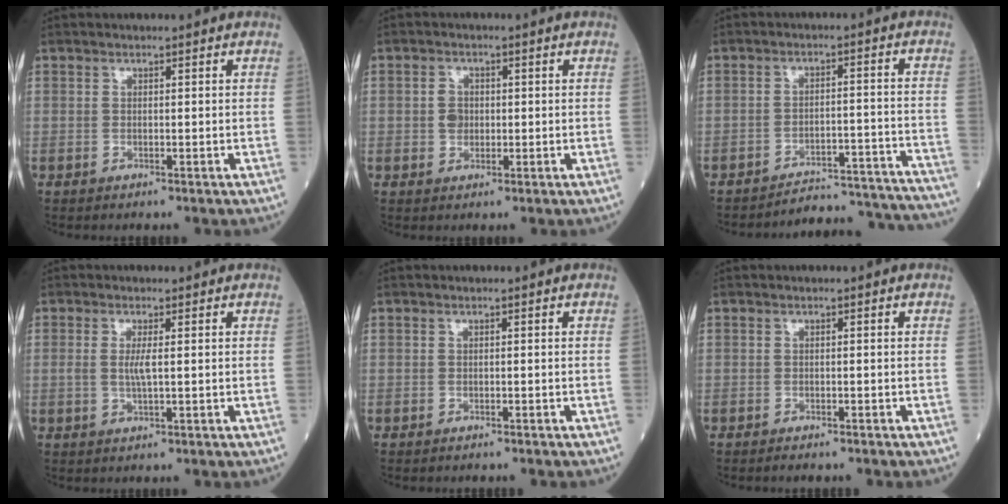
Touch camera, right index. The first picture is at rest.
{"total": 2.3, "force": [0.0, 1.9, 1.3], "torque": [-0.022, 0.005, -0.001]}
{"total": 17.5, "force": [-17.4, 0.7, 1.7], "torque": [0.002, 0.022, -0.219]}
{"total": 2.3, "force": [0.1, 0.2, 2.3], "torque": [-0.053, -0.002, 0.002]}
{"total": 1.0, "force": [-1.0, 0.2, 0.3], "torque": [-0.008, -0.002, -0.013]}
{"total": 2.2, "force": [-1.9, 0.4, 0.9], "torque": [-0.012, -0.004, -0.022]}